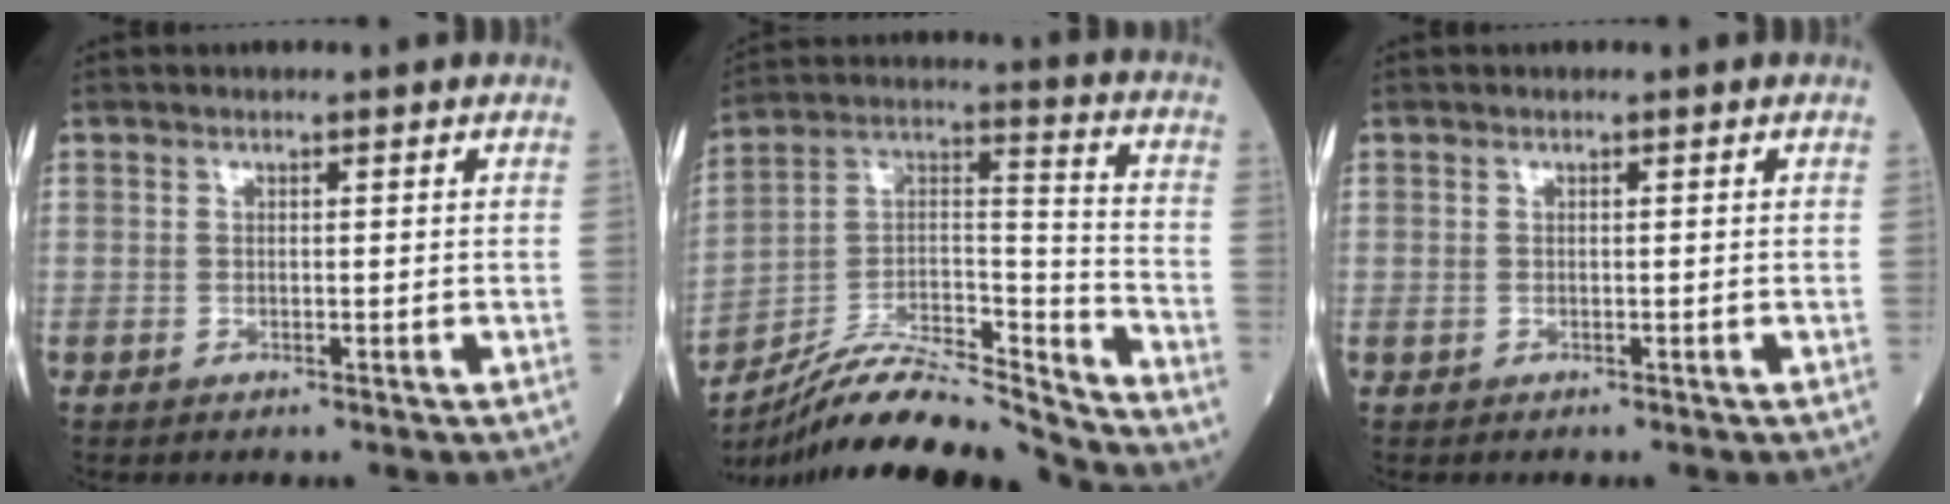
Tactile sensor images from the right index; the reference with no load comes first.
{"total": 21.7, "force": [-20.1, 1.9, 7.9], "torque": [-0.173, 0.021, -0.348]}
{"total": 0.8, "force": [-0.1, 0.6, 0.4], "torque": [-0.020, 0.008, 0.002]}